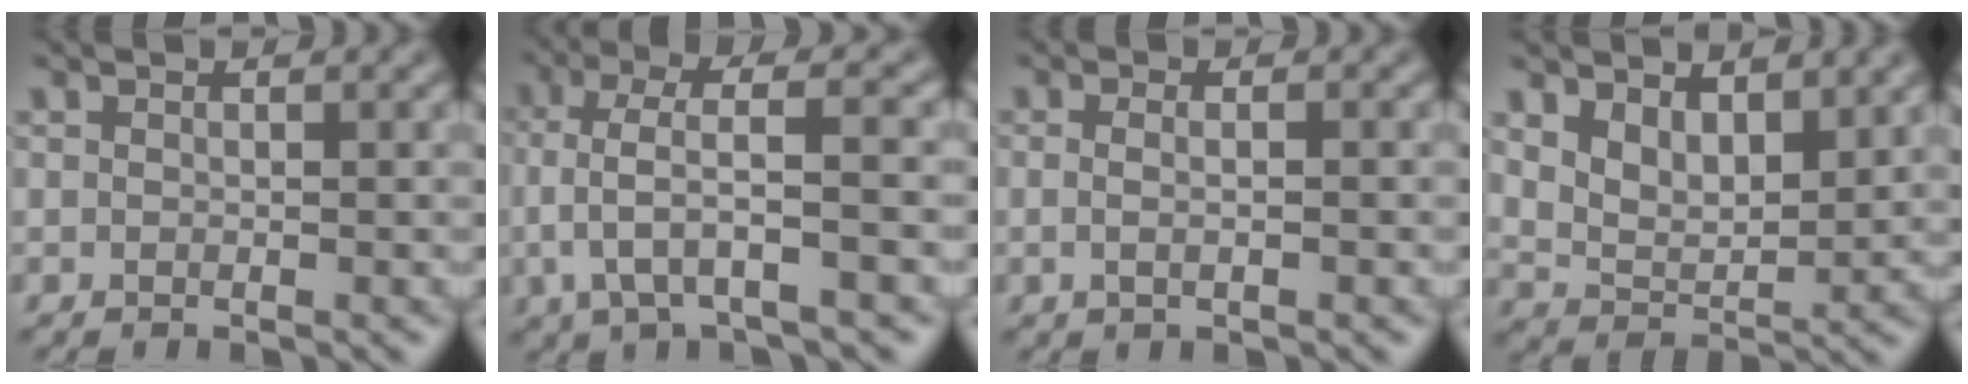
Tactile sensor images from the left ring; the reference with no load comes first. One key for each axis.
{"total": 4.8, "fx": -0.4, "fy": 1.2, "fz": 4.6, "tx": -0.098, "ty": 0.012, "tz": -0.006}
{"total": 2.3, "fx": 0.4, "fy": 1.2, "fz": 2.0, "tx": -0.016, "ty": -0.001, "tz": -0.013}
{"total": 4.2, "fx": 2.4, "fy": 2.3, "fz": 2.6, "tx": -0.059, "ty": -0.015, "tz": 0.046}